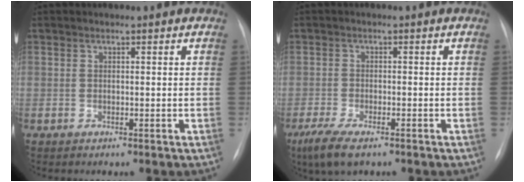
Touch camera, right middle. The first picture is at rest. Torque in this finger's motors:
{"motor_torque": [1.03, -0.84, 0.08, 0.07]}